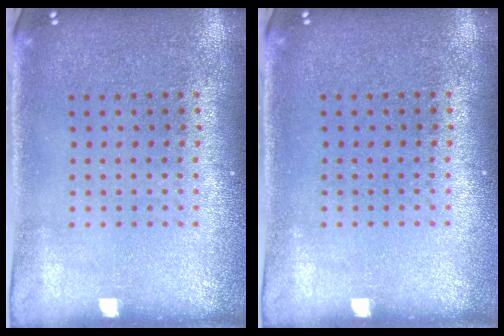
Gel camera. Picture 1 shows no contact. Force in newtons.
{"total": 0.0}